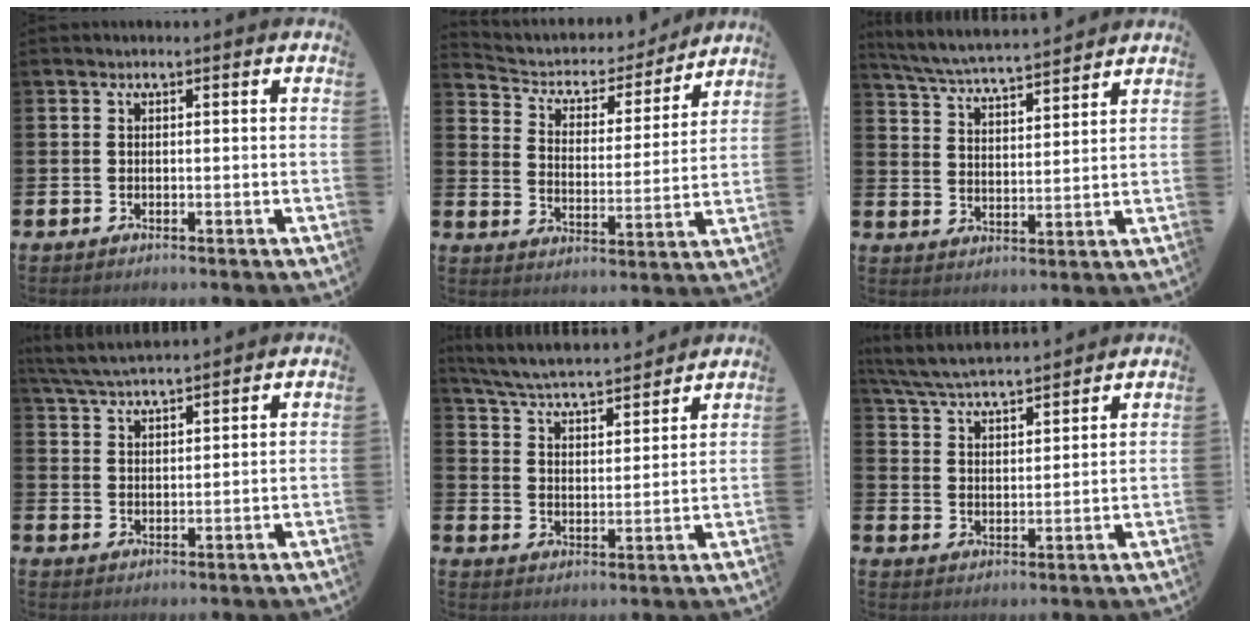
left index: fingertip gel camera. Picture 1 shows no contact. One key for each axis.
{"total": 4.7, "fx": 4.1, "fy": 2.0, "fz": 0.9, "tx": -0.044, "ty": -0.035, "tz": 0.063}
{"total": 5.7, "fx": 5.6, "fy": 0.1, "fz": 1.1, "tx": -0.042, "ty": -0.040, "tz": 0.095}
{"total": 4.8, "fx": 4.7, "fy": 0.3, "fz": 0.9, "tx": -0.032, "ty": -0.024, "tz": 0.084}
{"total": 5.7, "fx": 5.5, "fy": 0.3, "fz": 1.3, "tx": -0.048, "ty": -0.046, "tz": 0.091}
{"total": 5.8, "fx": 5.7, "fy": 0.4, "fz": 0.9, "tx": -0.038, "ty": -0.038, "tz": 0.100}